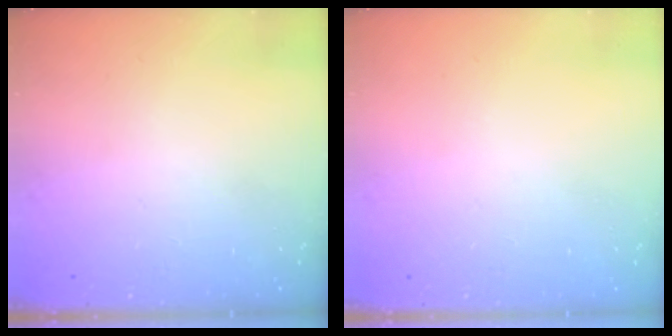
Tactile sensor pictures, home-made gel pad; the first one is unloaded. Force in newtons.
{"total": 0.0}